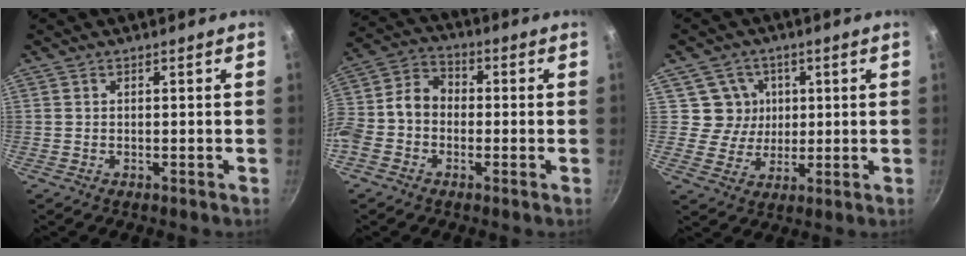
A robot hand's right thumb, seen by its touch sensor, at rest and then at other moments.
{"total": 10.3, "force": [-1.9, 8.1, 6.1], "torque": [-0.098, 0.042, -0.059]}
{"total": 6.6, "force": [1.7, 6.3, 1.1], "torque": [0.019, -0.009, 0.027]}